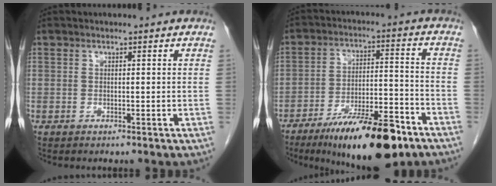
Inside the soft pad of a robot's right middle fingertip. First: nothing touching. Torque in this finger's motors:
{"motor_torque": [1.15, -0.99, 0.38, 0.12]}